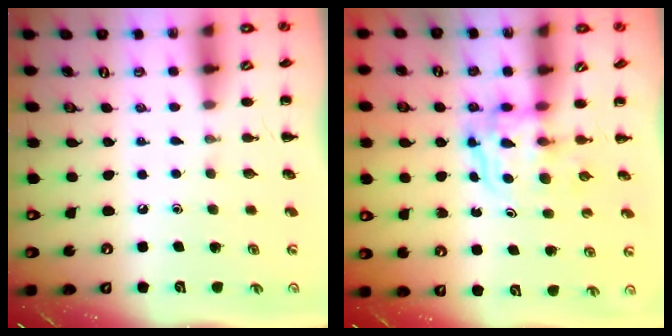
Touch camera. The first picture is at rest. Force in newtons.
{"total": 3.6, "press": 3.6, "slide": 0.2}